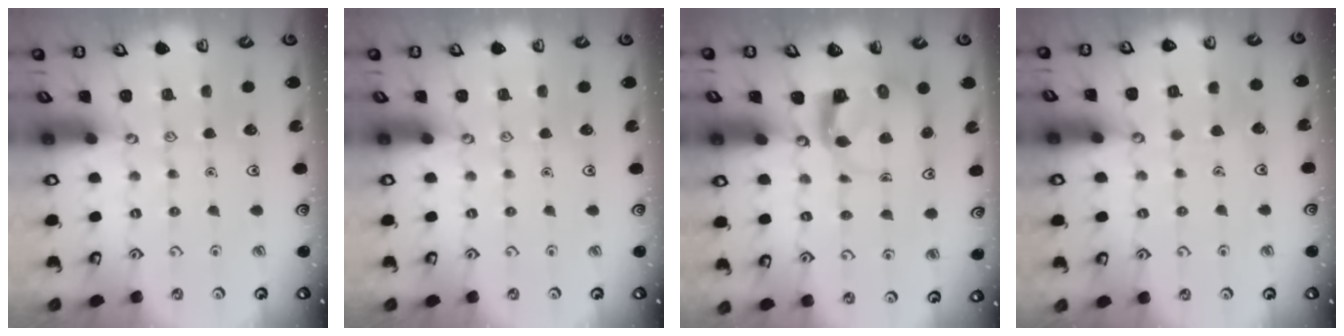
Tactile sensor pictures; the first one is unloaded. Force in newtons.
{"total": 0.0}
{"total": 3.7, "press": 3.6, "slide": 0.7}
{"total": 3.9, "press": 3.9, "slide": 0.4}